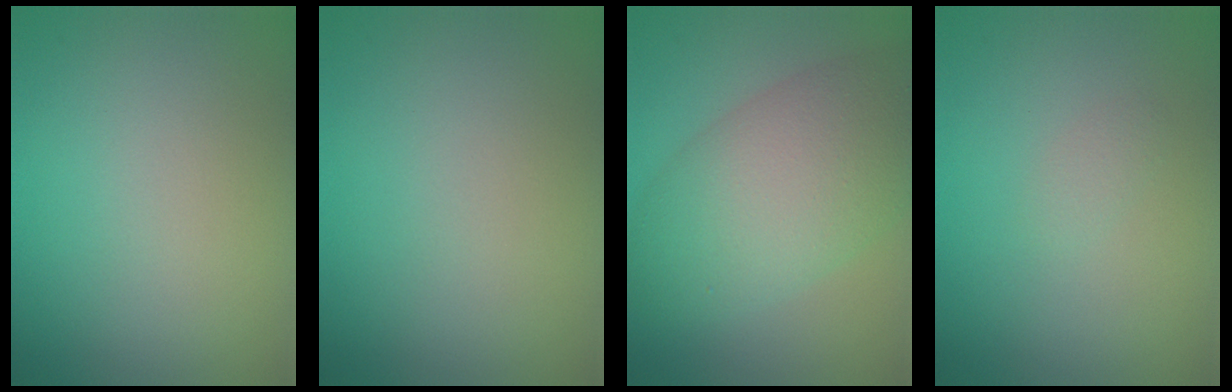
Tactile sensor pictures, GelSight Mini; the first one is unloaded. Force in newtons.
{"total": 0.0}
{"total": 8.1, "press": 8.0, "slide": 0.4}
{"total": 0.6, "press": 0.6, "slide": 0.0}